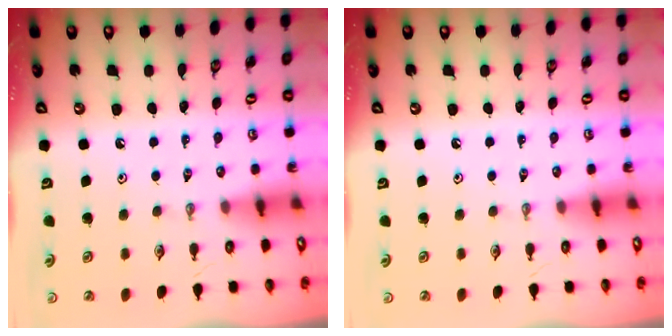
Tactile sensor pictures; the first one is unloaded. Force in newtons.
{"total": 0.0}